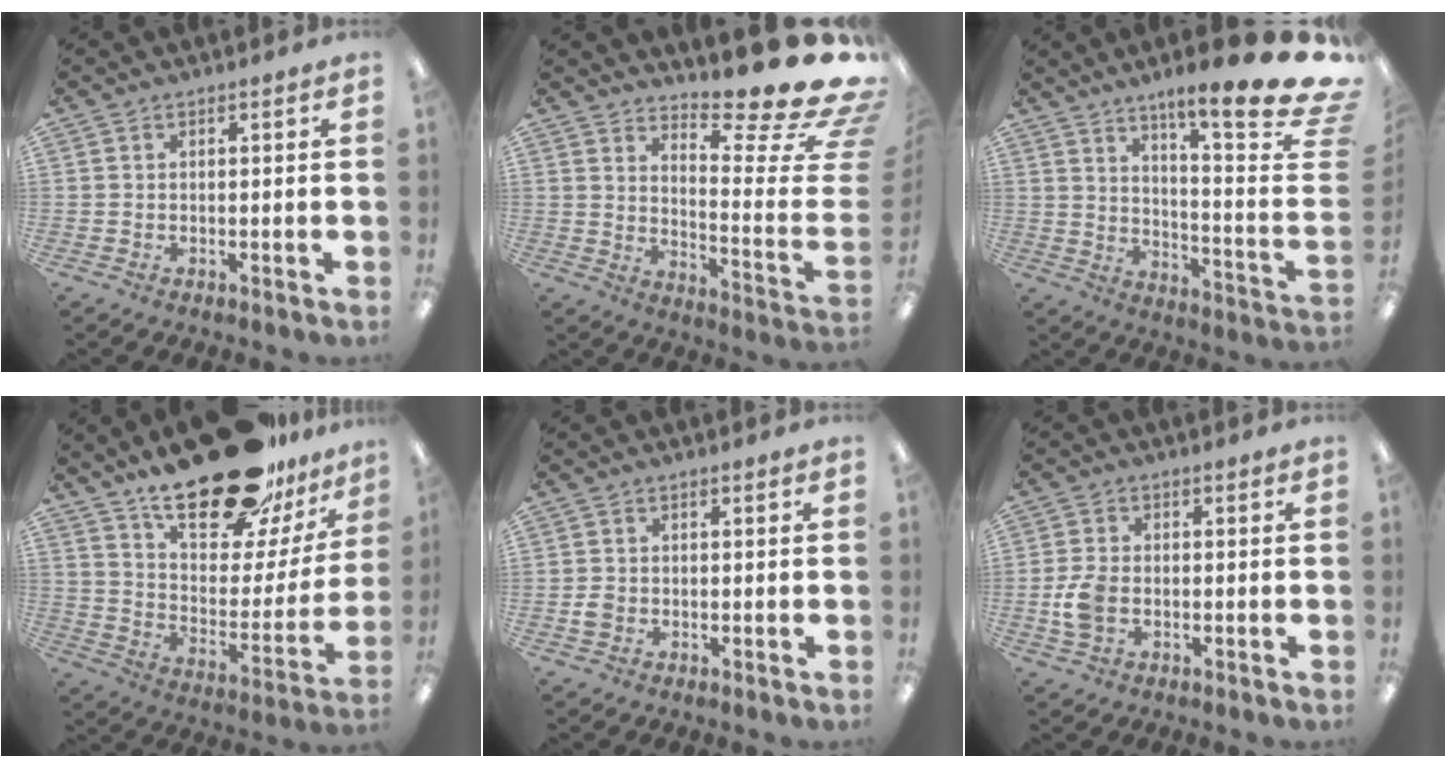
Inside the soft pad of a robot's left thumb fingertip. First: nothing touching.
{"total": 16.4, "force": [13.1, 1.6, 9.7], "torque": [-0.121, -0.127, 0.204]}
{"total": 18.6, "force": [13.3, 1.9, 12.8], "torque": [-0.193, -0.105, 0.205]}
{"total": 27.4, "force": [19.9, 10.6, 15.5], "torque": [-0.240, -0.116, 0.335]}
{"total": 1.9, "force": [-0.4, 1.7, 0.8], "torque": [-0.014, 0.005, -0.009]}
{"total": 6.5, "force": [-1.1, 4.4, 4.6], "torque": [-0.102, 0.005, -0.022]}